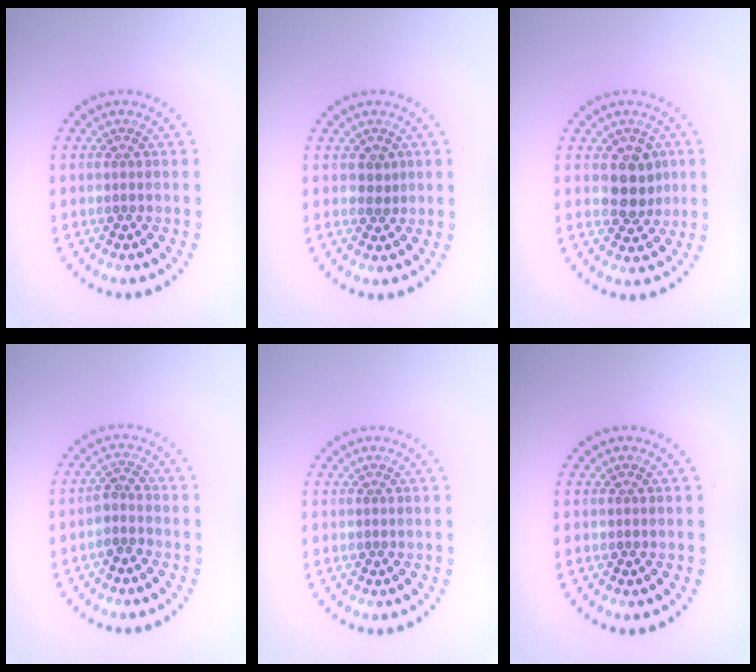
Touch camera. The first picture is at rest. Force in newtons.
{"total": 0.8, "press": 0.6, "slide": 0.6}
{"total": 3.4, "press": 3.3, "slide": 1.0}
{"total": 1.8, "press": 1.5, "slide": 1.1}
{"total": 0.0}
{"total": 0.0}